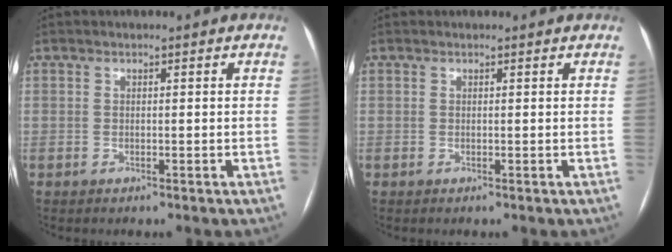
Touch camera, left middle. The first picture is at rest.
{"total": 0.9, "force": [0.9, 0.3, 0.0], "torque": [-0.009, 0.012, 0.010]}